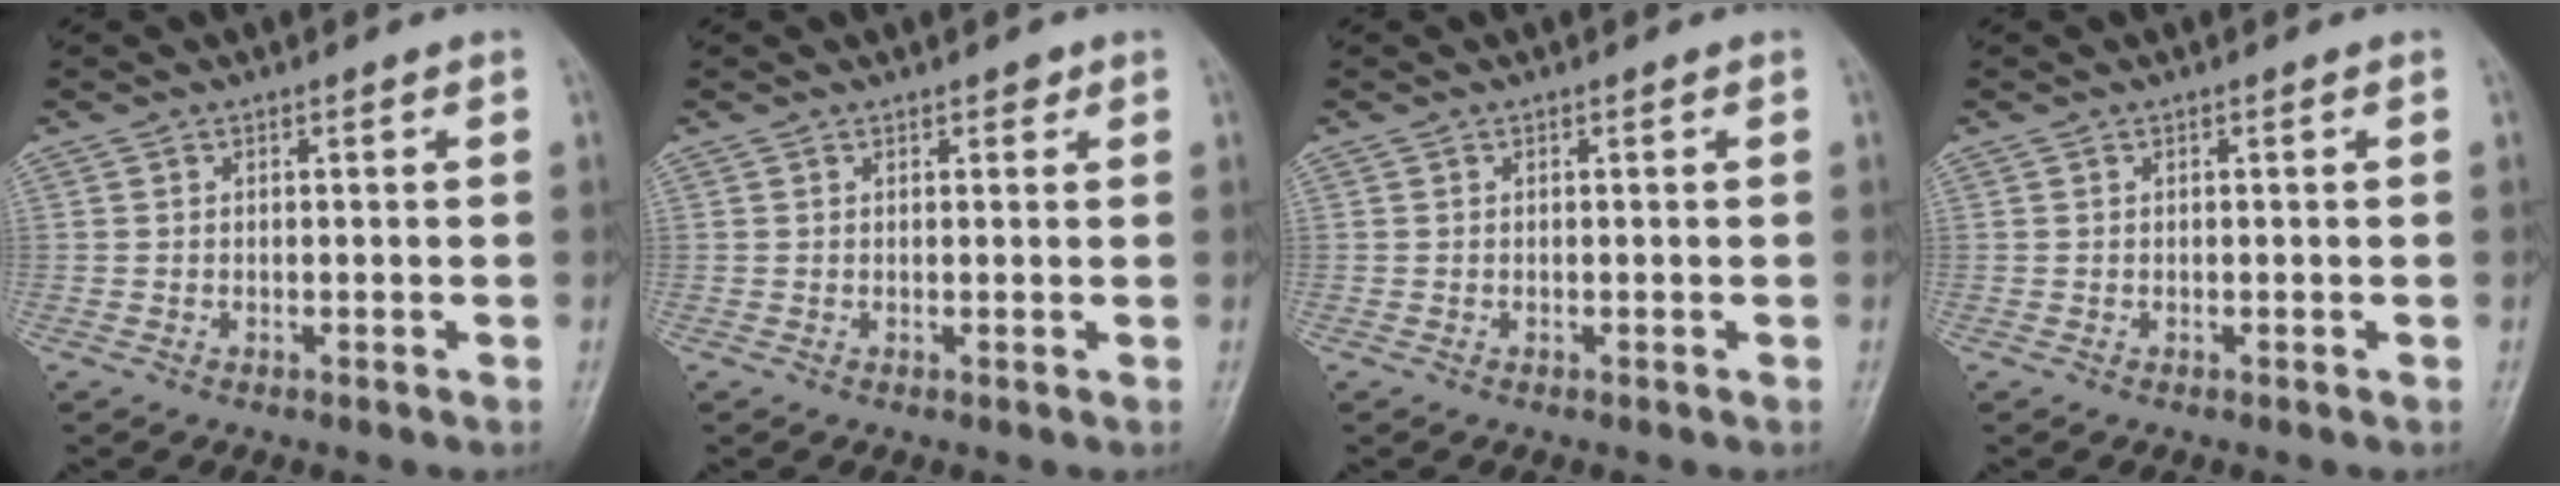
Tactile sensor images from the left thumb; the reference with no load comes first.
{"total": 1.2, "force": [0.8, 0.7, 0.5], "torque": [0.005, -0.003, 0.006]}
{"total": 0.0}
{"total": 0.0}